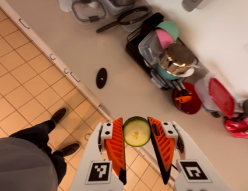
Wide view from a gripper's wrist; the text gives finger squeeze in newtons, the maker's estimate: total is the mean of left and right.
{"total": 8.2, "left": 8.1, "right": 8.4}